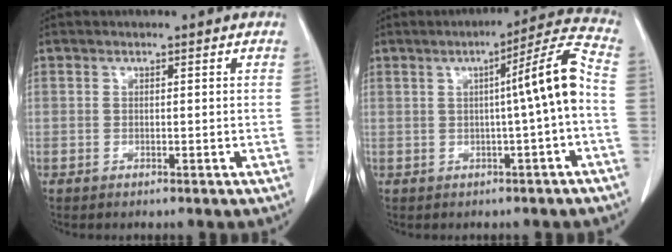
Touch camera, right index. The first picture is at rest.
{"total": 8.2, "force": [-0.7, -0.9, 8.1], "torque": [-0.114, 0.019, -0.013]}